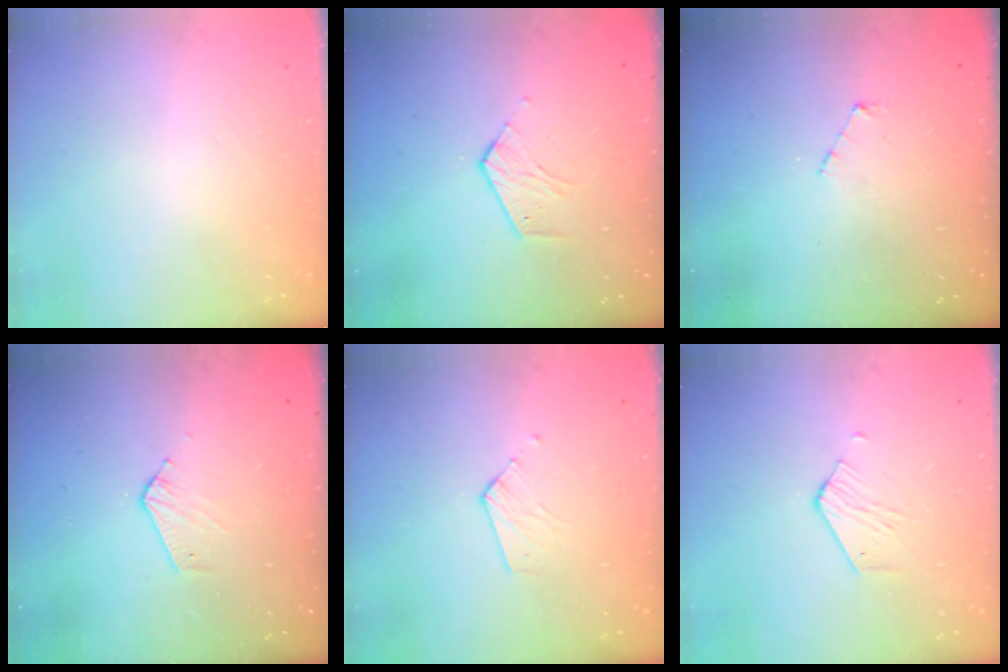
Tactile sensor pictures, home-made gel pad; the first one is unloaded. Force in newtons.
{"total": 4.9, "press": 4.8, "slide": 0.4}
{"total": 3.0, "press": 3.0, "slide": 0.3}
{"total": 4.2, "press": 4.2, "slide": 0.4}
{"total": 3.4, "press": 3.4, "slide": 0.3}
{"total": 2.6, "press": 2.6, "slide": 0.2}